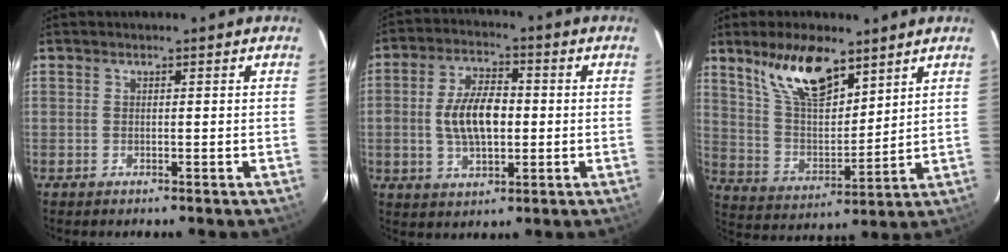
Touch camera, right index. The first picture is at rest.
{"total": 10.0, "force": [-0.4, 5.1, 8.5], "torque": [-0.166, 0.011, -0.005]}
{"total": 14.1, "force": [9.4, 5.3, 9.1], "torque": [-0.166, 0.009, 0.184]}